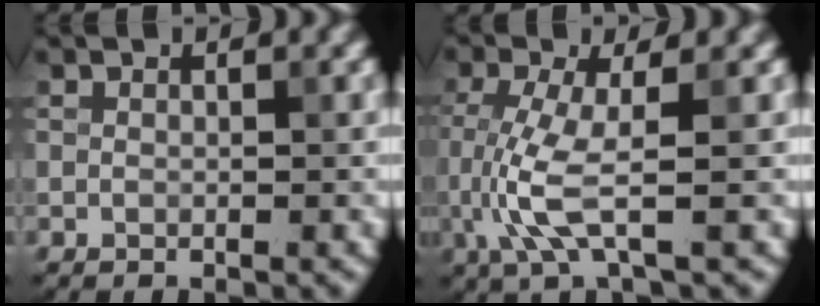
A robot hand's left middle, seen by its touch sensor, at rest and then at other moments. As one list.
[{"total": 4.4, "force": [-0.9, 0.9, 4.2], "torque": [-0.111, -0.009, -0.016]}]